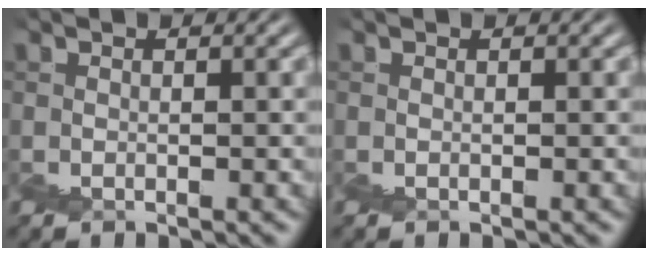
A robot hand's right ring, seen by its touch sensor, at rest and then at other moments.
{"total": 0.0}